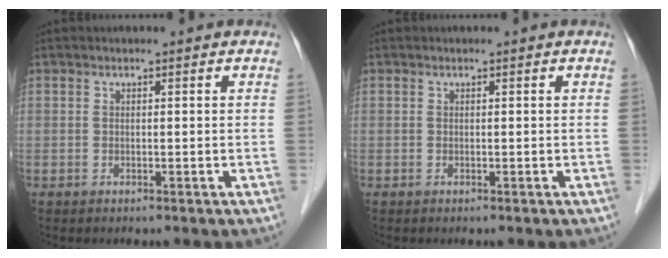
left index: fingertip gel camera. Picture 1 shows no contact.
{"total": 0.0}